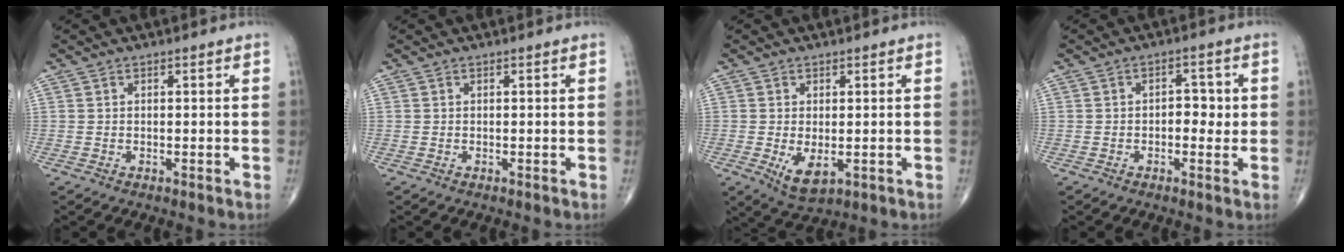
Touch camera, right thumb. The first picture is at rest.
{"total": 0.0}
{"total": 5.1, "force": [-1.1, 2.6, 4.3], "torque": [-0.069, -0.013, -0.006]}
{"total": 4.0, "force": [-0.1, 2.5, 3.2], "torque": [-0.022, 0.006, -0.006]}